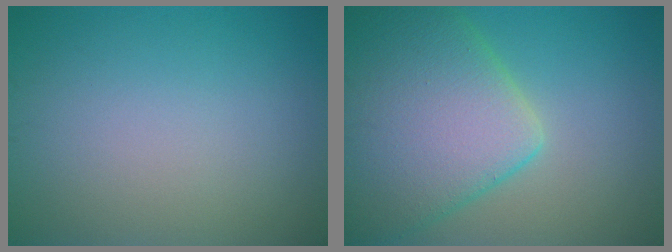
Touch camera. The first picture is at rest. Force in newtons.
{"total": 10.6, "press": 10.6, "slide": 0.4}